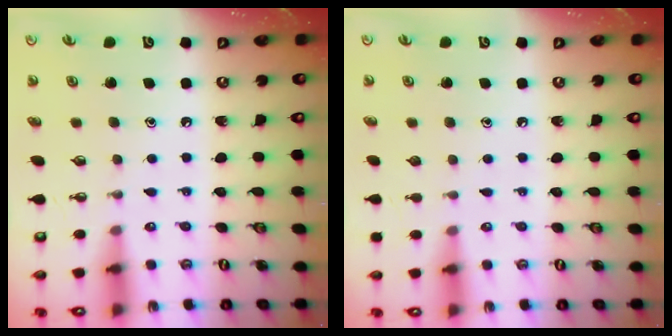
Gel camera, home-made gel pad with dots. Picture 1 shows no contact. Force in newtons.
{"total": 0.0}